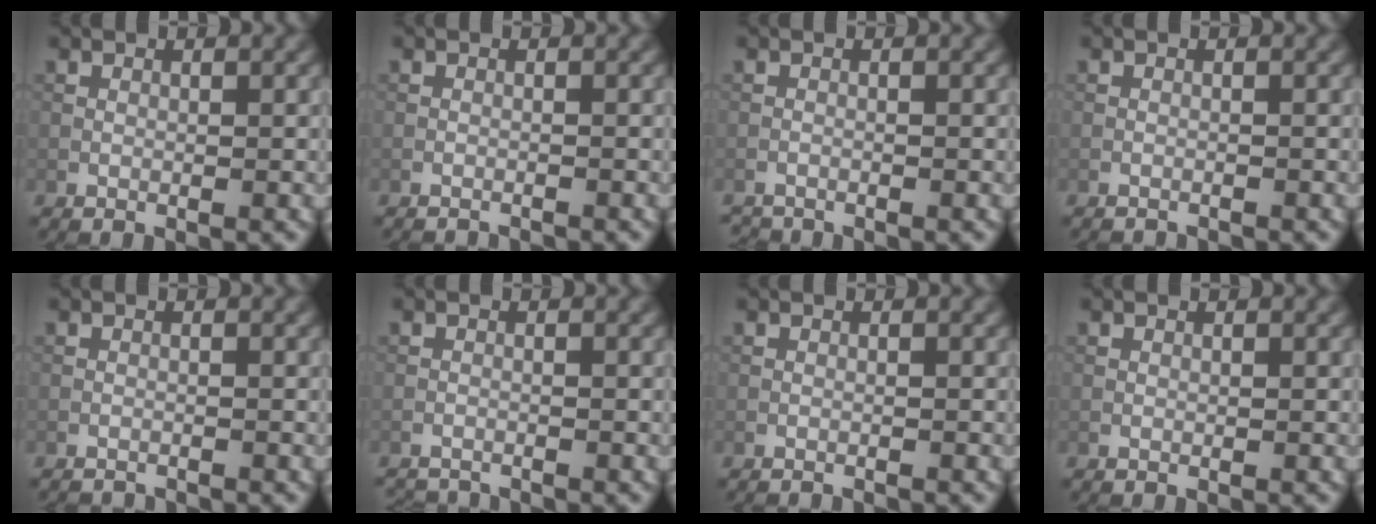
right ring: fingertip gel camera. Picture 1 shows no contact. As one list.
[{"total": 2.5, "force": [-2.4, 0.3, 0.5], "torque": [-0.011, 0.000, -0.035]}, {"total": 1.4, "force": [-1.4, 0.1, 0.0], "torque": [0.000, -0.006, -0.028]}, {"total": 1.8, "force": [-1.8, 0.2, 0.3], "torque": [-0.006, -0.005, -0.028]}, {"total": 2.1, "force": [-2.1, 0.2, 0.3], "torque": [-0.010, -0.004, -0.033]}, {"total": 2.6, "force": [-2.6, 0.3, 0.3], "torque": [-0.014, -0.010, -0.045]}, {"total": 1.7, "force": [-1.6, 0.2, 0.3], "torque": [-0.005, -0.002, -0.023]}, {"total": 0.0}]